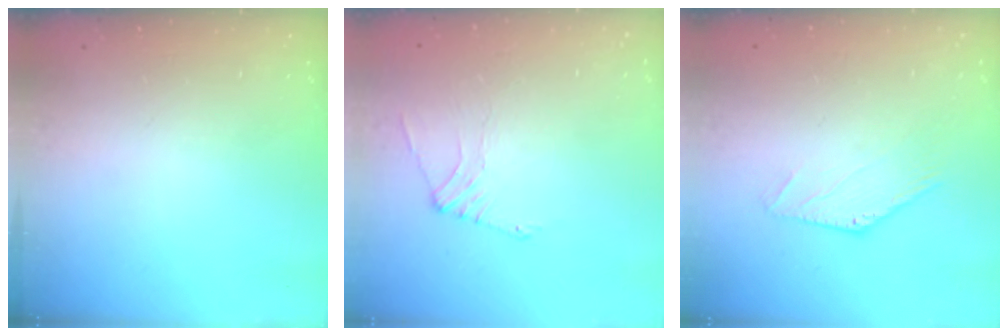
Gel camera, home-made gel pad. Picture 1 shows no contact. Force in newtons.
{"total": 0.7, "press": 0.6, "slide": 0.3}
{"total": 0.0}